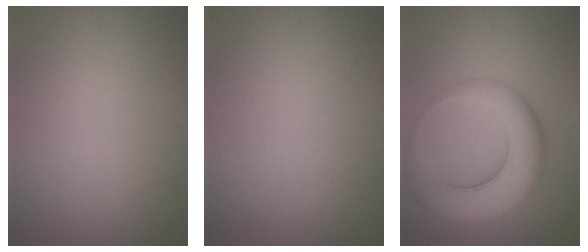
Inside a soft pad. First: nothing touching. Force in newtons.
{"total": 0.0}
{"total": 8.8, "press": 8.8, "slide": 0.4}